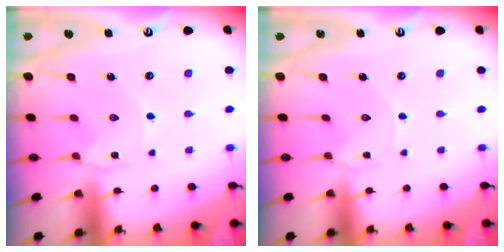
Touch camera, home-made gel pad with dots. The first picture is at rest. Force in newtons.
{"total": 0.0}